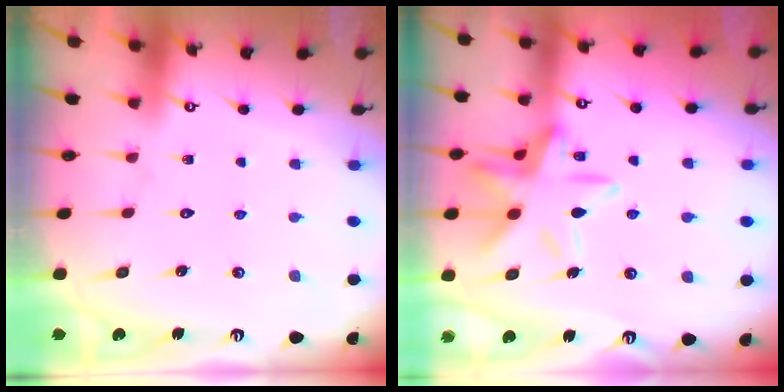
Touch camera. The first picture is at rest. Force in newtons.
{"total": 15.5, "press": 15.5, "slide": 1.1}